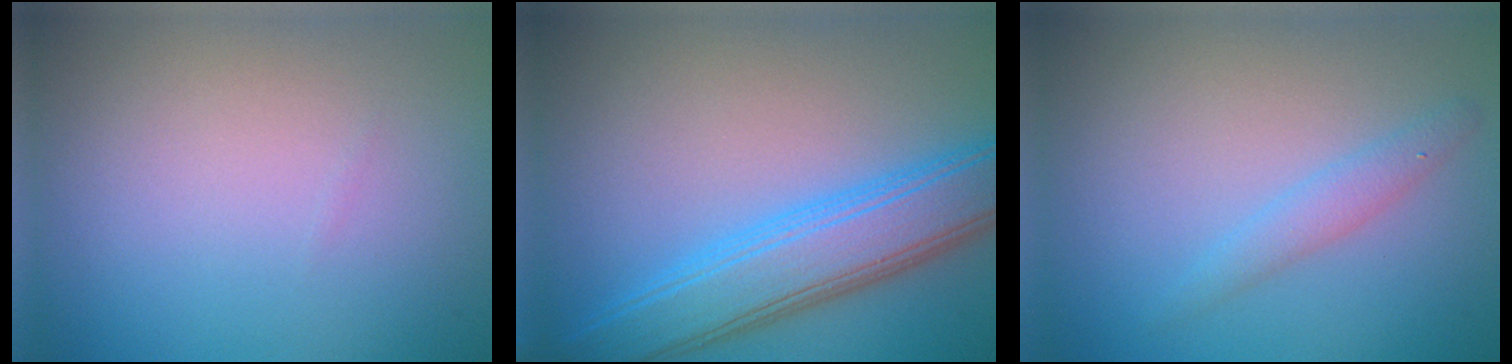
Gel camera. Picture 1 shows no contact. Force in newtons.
{"total": 6.7, "press": 6.7, "slide": 0.4}
{"total": 1.6, "press": 1.6, "slide": 0.1}